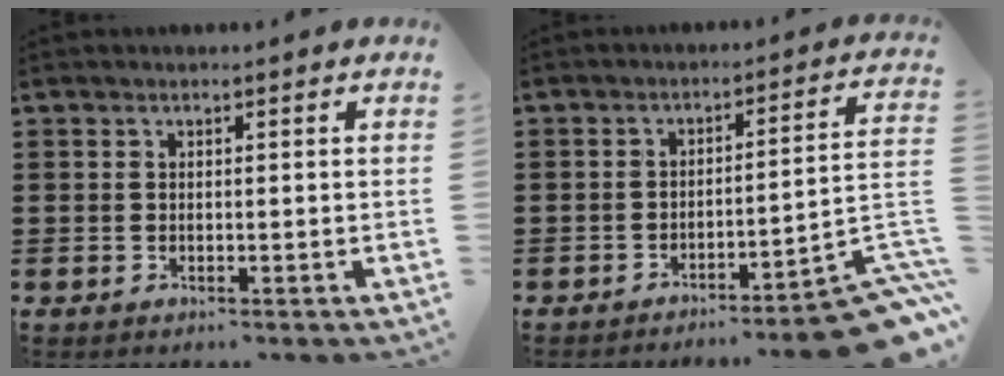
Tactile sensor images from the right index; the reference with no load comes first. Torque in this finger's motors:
{"motor_torque": [2.14, 0.00, 1.05, 0.05]}